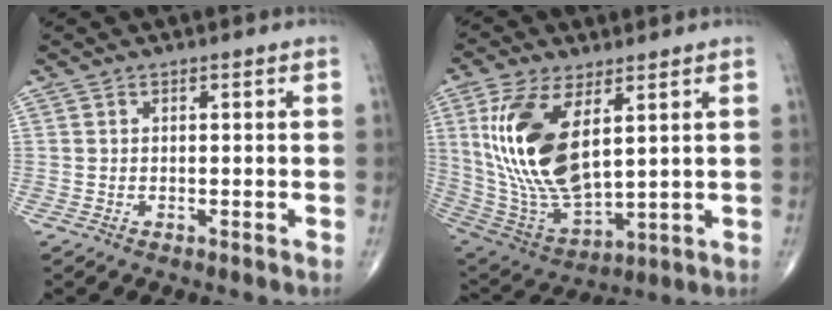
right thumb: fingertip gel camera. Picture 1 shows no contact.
{"total": 19.5, "force": [5.5, 9.2, 16.2], "torque": [-0.322, -0.028, 0.120]}